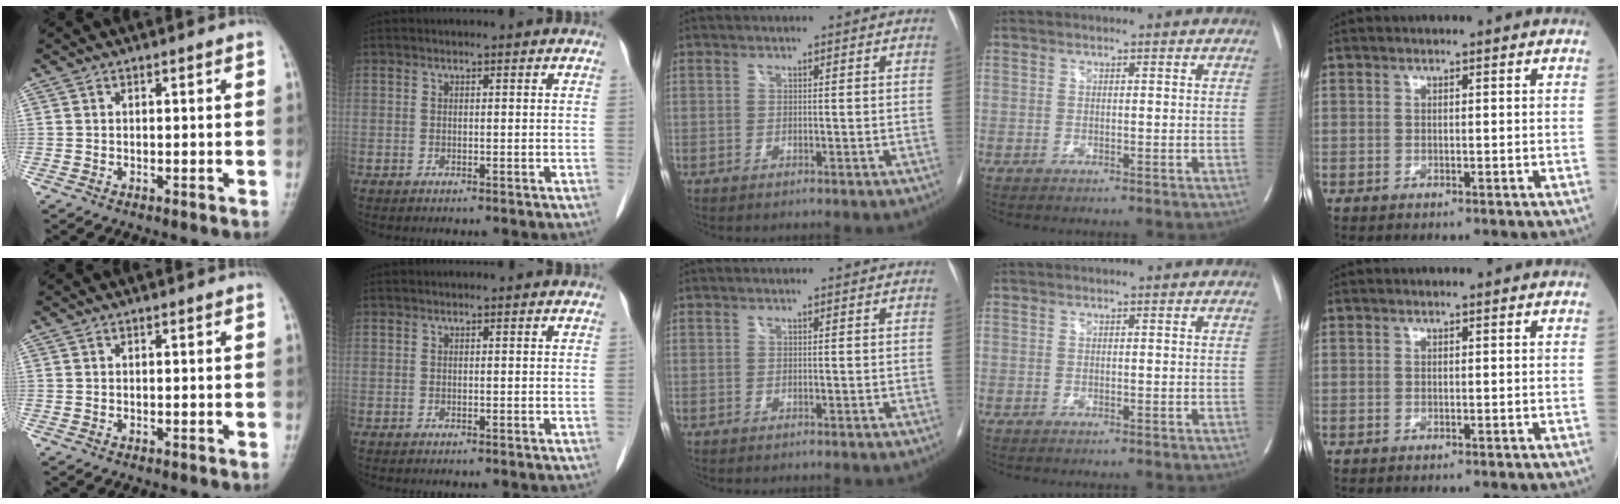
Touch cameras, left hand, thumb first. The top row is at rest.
{}